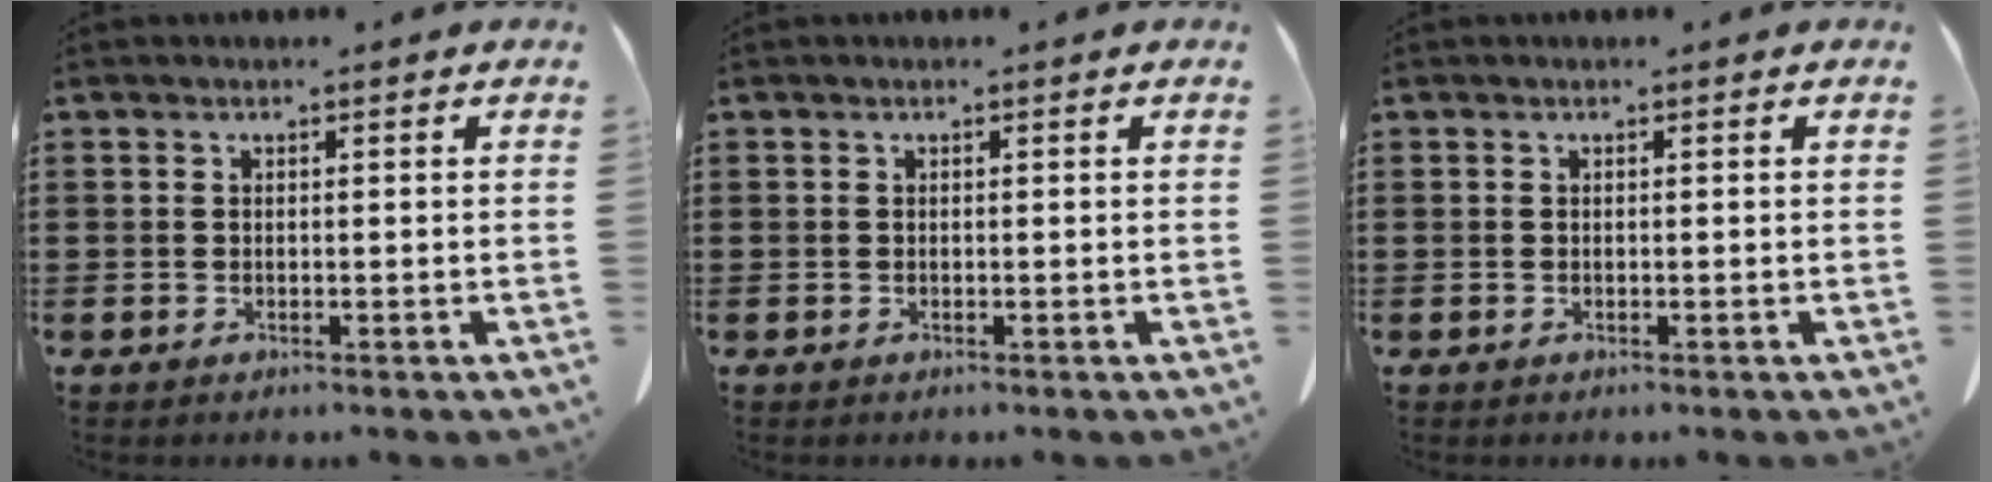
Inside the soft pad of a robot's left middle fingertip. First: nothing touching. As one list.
[{"total": 0.0}, {"total": 0.0}]